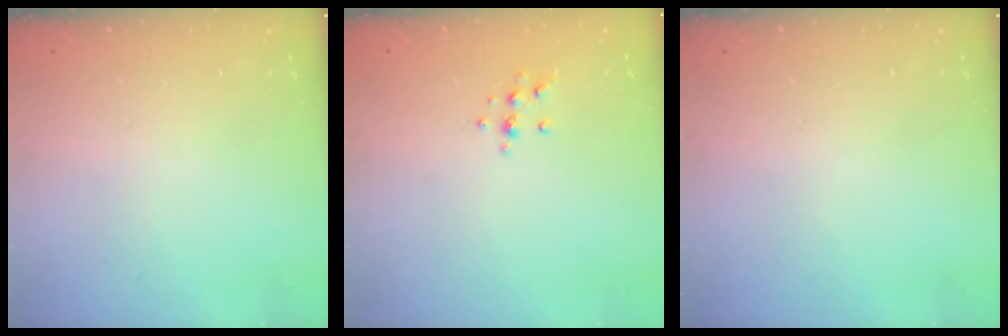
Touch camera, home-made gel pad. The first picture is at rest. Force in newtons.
{"total": 7.0, "press": 6.9, "slide": 0.7}
{"total": 0.0}